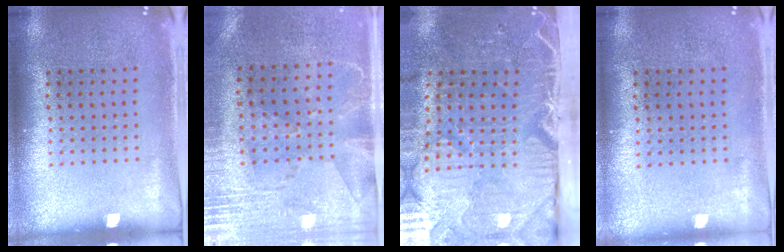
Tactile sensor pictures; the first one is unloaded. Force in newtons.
{"total": 2.7, "press": 2.3, "slide": 1.5}
{"total": 5.5, "press": 4.4, "slide": 3.3}
{"total": 0.0}